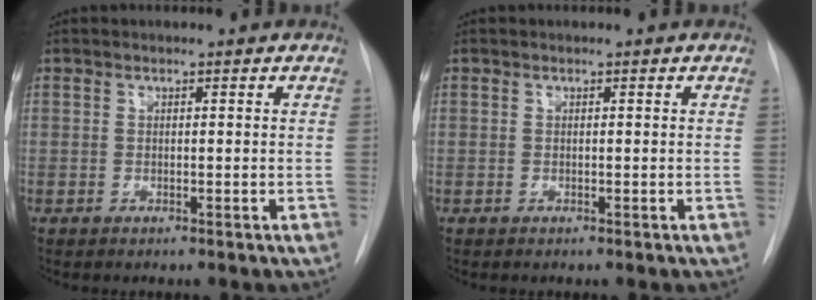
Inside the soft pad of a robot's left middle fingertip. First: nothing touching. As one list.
[{"total": 0.0}]